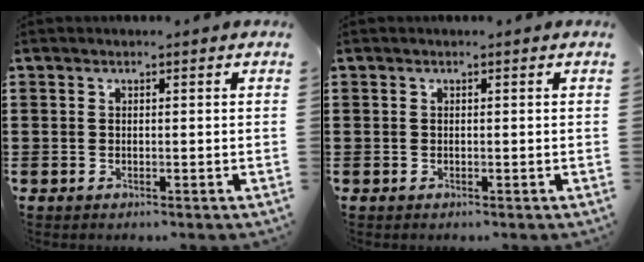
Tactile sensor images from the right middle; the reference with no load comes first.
{"total": 0.0}